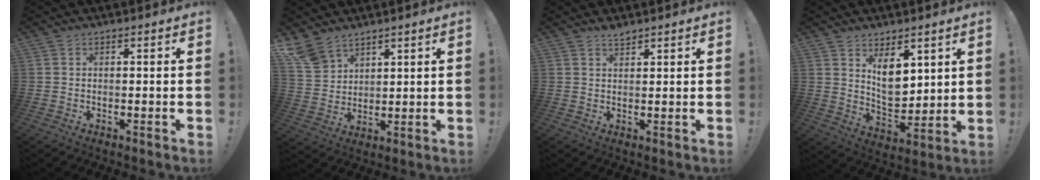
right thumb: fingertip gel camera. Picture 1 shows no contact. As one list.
[{"total": 8.5, "force": [7.0, 4.5, 1.6], "torque": [-0.039, -0.043, 0.141]}, {"total": 2.2, "force": [2.1, 0.3, 0.6], "torque": [0.000, -0.016, 0.036]}, {"total": 9.9, "force": [5.3, 6.3, 5.6], "torque": [-0.070, -0.036, 0.104]}]